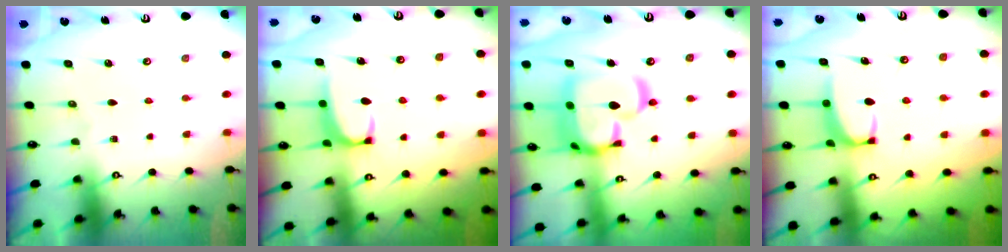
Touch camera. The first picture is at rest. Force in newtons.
{"total": 1.3, "press": 1.1, "slide": 0.8}
{"total": 17.7, "press": 17.6, "slide": 1.9}
{"total": 2.9, "press": 2.8, "slide": 1.0}